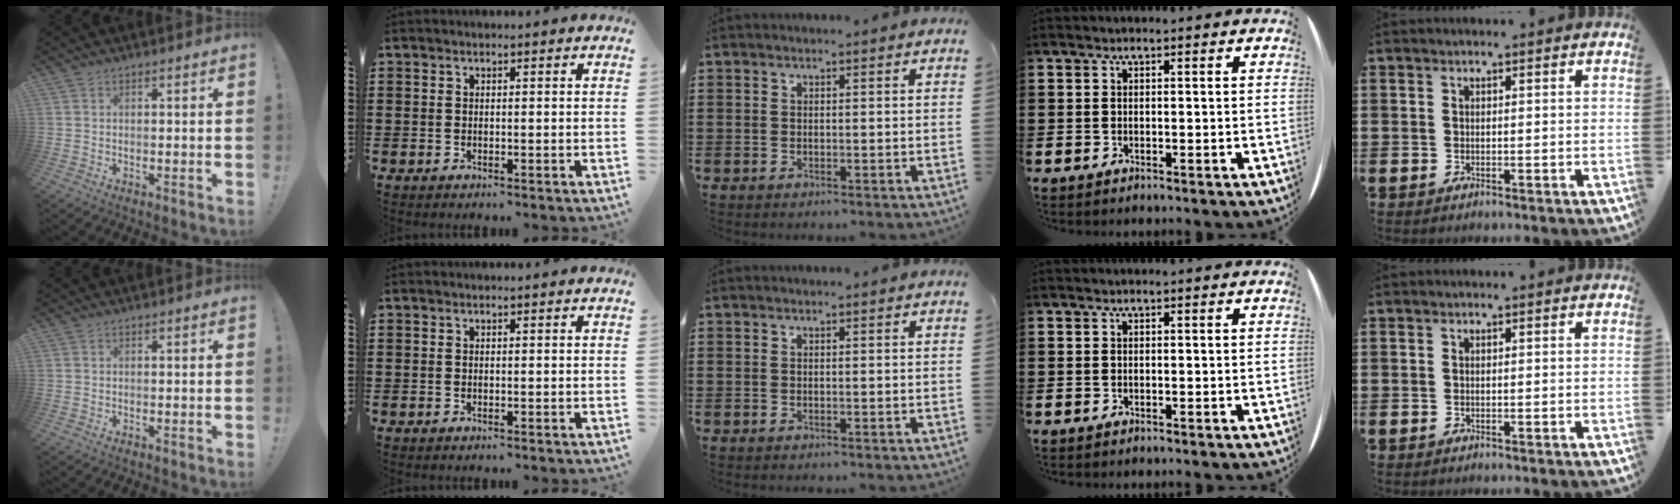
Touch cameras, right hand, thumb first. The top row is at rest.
{}